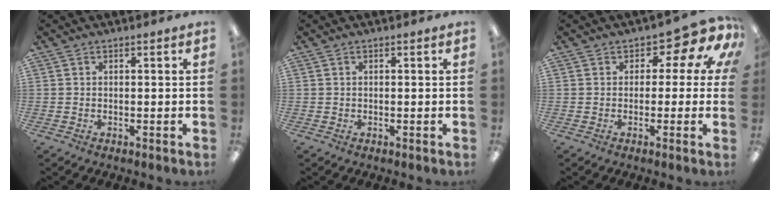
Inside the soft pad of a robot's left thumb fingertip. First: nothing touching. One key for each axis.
{"total": 0.0}
{"total": 8.9, "fx": 4.2, "fy": 4.7, "fz": 6.3, "tx": -0.088, "ty": -0.027, "tz": 0.074}